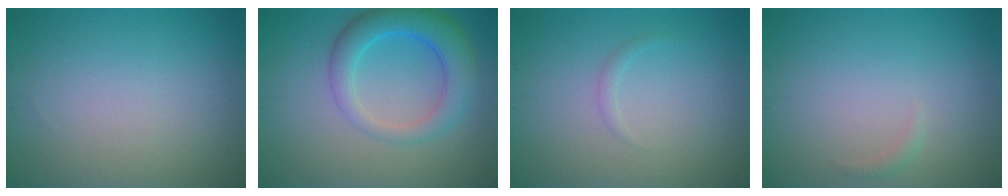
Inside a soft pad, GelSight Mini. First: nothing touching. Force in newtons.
{"total": 5.4, "press": 5.4, "slide": 0.2}
{"total": 0.7, "press": 0.7, "slide": 0.1}
{"total": 0.6, "press": 0.6, "slide": 0.1}